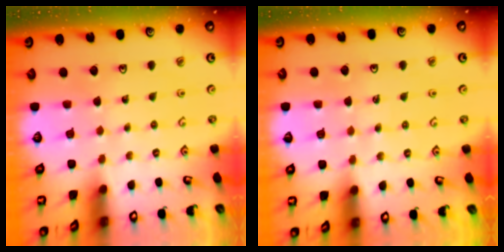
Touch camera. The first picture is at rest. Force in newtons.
{"total": 2.1, "press": 2.0, "slide": 0.3}